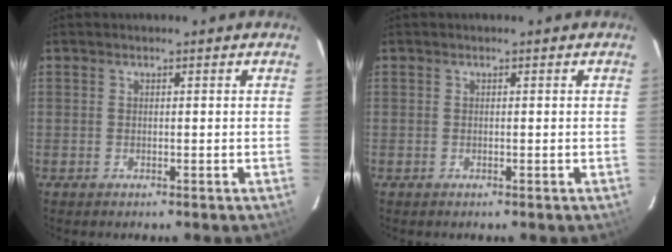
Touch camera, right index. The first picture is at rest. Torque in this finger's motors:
{"motor_torque": [-0.06, 0.05, -0.02, 0.00]}